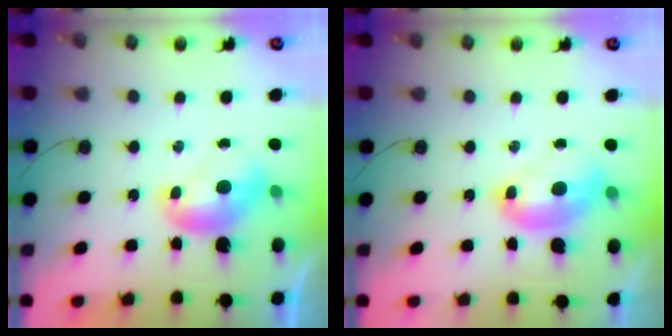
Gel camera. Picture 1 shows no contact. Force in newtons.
{"total": 2.6, "press": 2.5, "slide": 0.5}